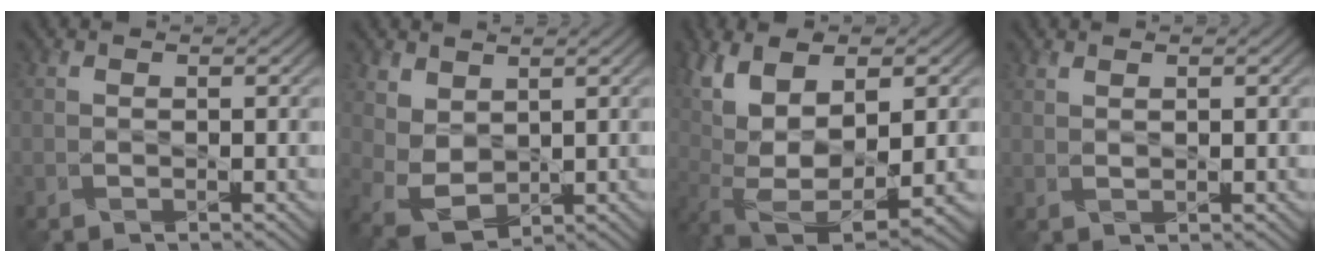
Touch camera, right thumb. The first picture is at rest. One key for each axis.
{"total": 4.0, "fx": 2.6, "fy": 2.2, "fz": 2.1, "tx": -0.061, "ty": -0.004, "tz": 0.055}
{"total": 13.3, "fx": 1.2, "fy": 6.5, "fz": 11.5, "tx": -0.232, "ty": -0.020, "tz": 0.035}
{"total": 0.8, "fx": 0.6, "fy": -0.1, "fz": 0.4, "tx": -0.012, "ty": -0.002, "tz": 0.014}